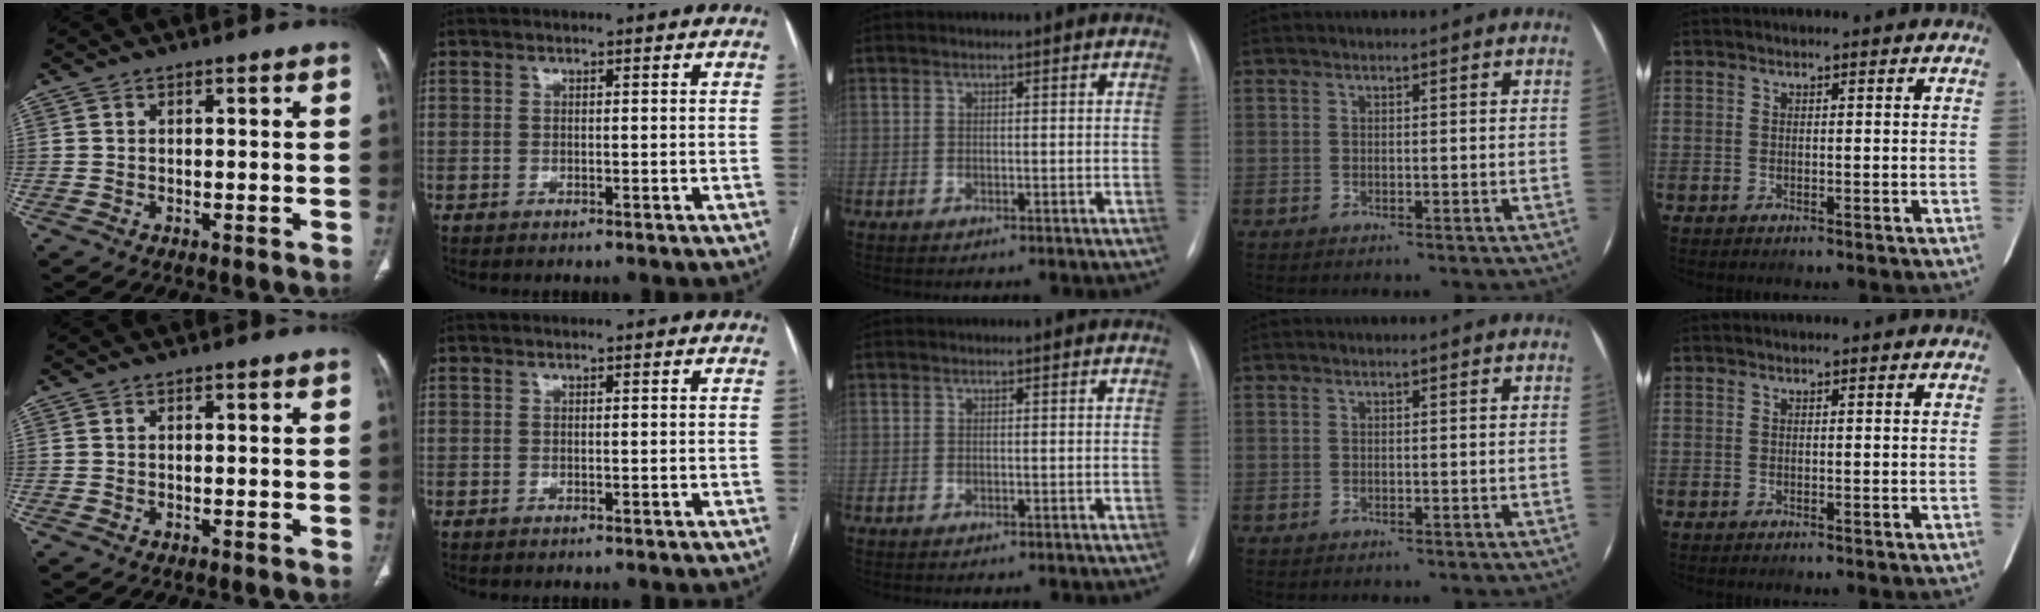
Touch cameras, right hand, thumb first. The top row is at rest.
{}